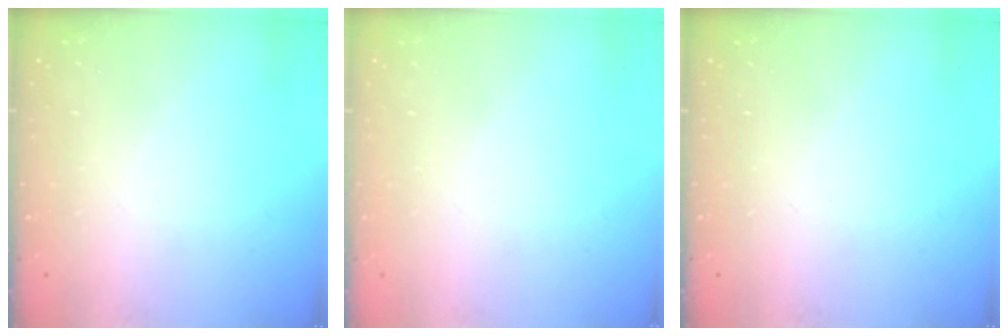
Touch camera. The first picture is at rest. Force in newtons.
{"total": 1.5, "press": 1.5, "slide": 0.1}
{"total": 0.0}